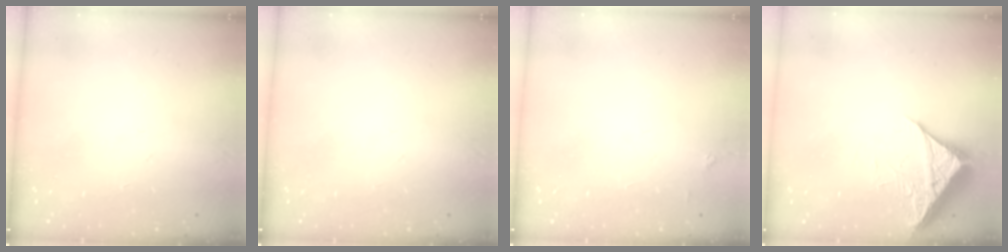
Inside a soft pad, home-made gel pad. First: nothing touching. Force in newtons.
{"total": 0.0}
{"total": 3.8, "press": 3.8, "slide": 0.4}
{"total": 6.6, "press": 6.6, "slide": 0.3}